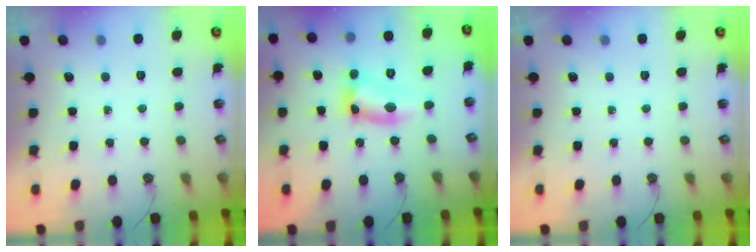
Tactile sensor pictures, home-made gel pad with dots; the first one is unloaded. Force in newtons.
{"total": 11.8, "press": 11.7, "slide": 0.6}
{"total": 0.0}